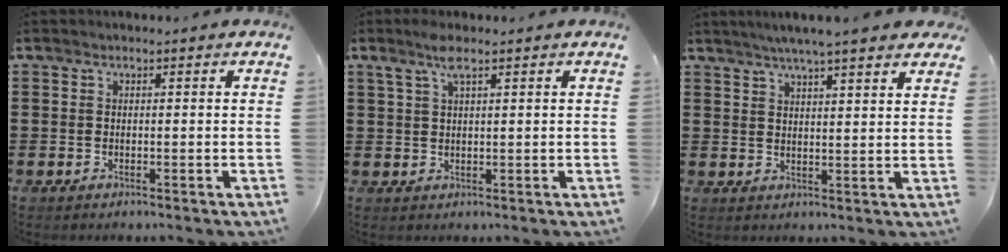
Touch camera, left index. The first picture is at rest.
{"total": 3.2, "force": [2.1, 0.7, 2.3], "torque": [-0.052, 0.005, 0.036]}
{"total": 4.6, "force": [3.9, 0.2, 2.4], "torque": [-0.057, -0.005, 0.067]}